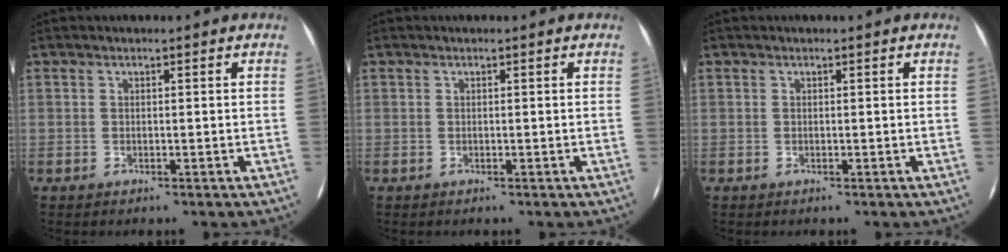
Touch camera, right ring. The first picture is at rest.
{"total": 0.0}
{"total": 0.0}